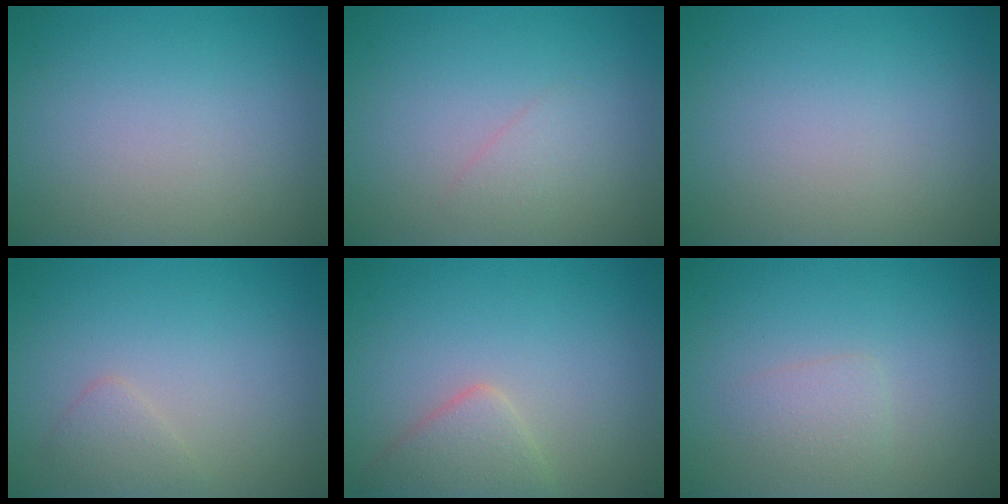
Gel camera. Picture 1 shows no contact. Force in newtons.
{"total": 1.0, "press": 1.0, "slide": 0.0}
{"total": 0.0}
{"total": 1.2, "press": 1.2, "slide": 0.1}
{"total": 2.8, "press": 2.8, "slide": 0.2}
{"total": 1.3, "press": 1.3, "slide": 0.1}